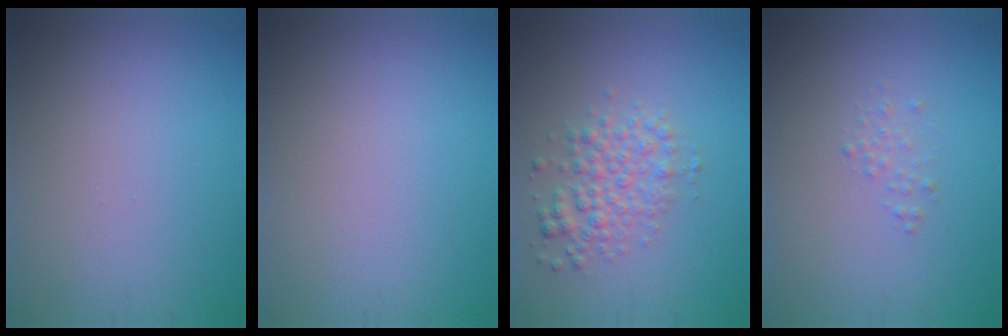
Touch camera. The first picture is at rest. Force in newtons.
{"total": 0.0}
{"total": 3.2, "press": 3.2, "slide": 0.0}
{"total": 0.8, "press": 0.8, "slide": 0.0}